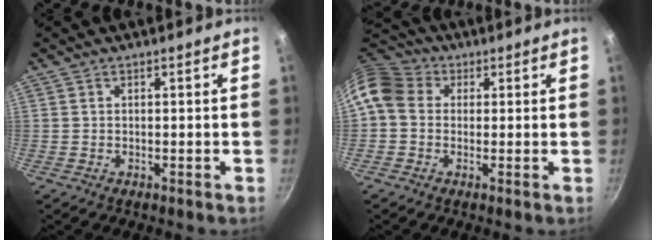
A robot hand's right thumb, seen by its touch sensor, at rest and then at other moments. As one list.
[{"total": 9.7, "force": [1.4, 8.0, 5.3], "torque": [-0.090, 0.021, 0.006]}]